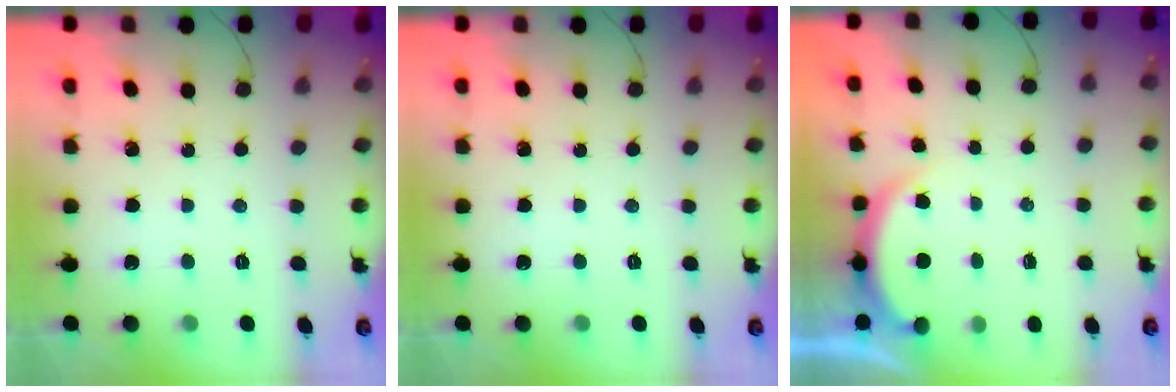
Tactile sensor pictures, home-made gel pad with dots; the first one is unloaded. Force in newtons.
{"total": 0.0}
{"total": 3.0, "press": 2.9, "slide": 0.6}